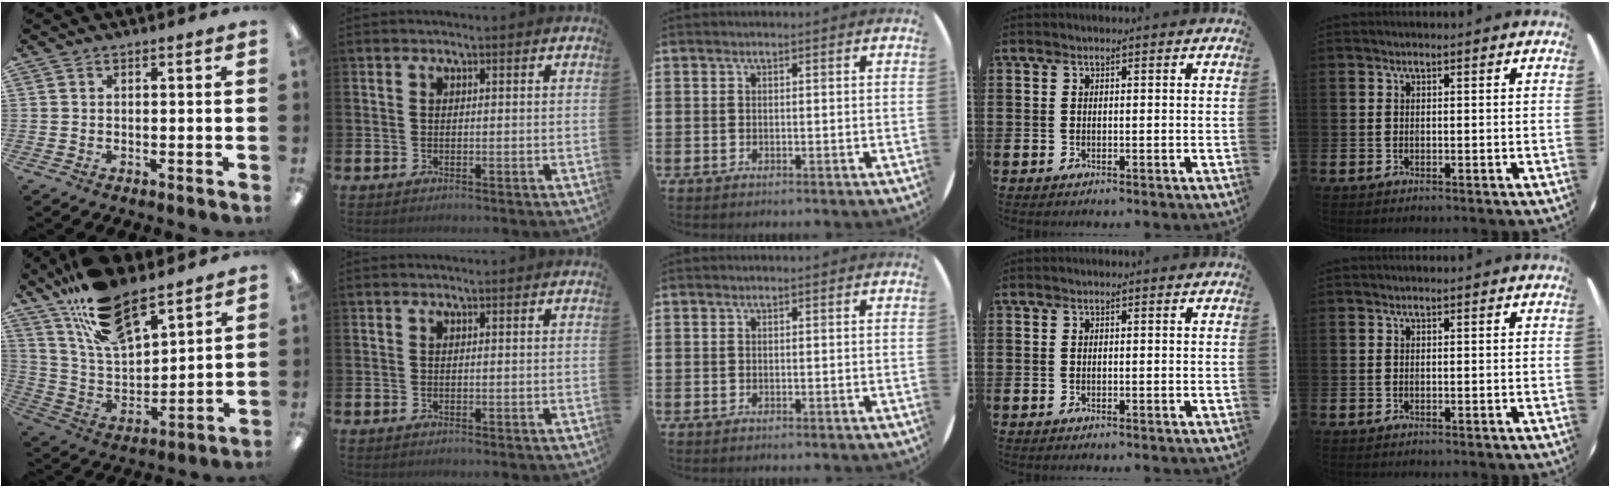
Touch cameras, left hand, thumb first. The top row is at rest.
{"thumb": {"total": 17.5, "force": [13.6, 6.2, 9.1], "torque": [-0.185, -0.070, 0.242]}}